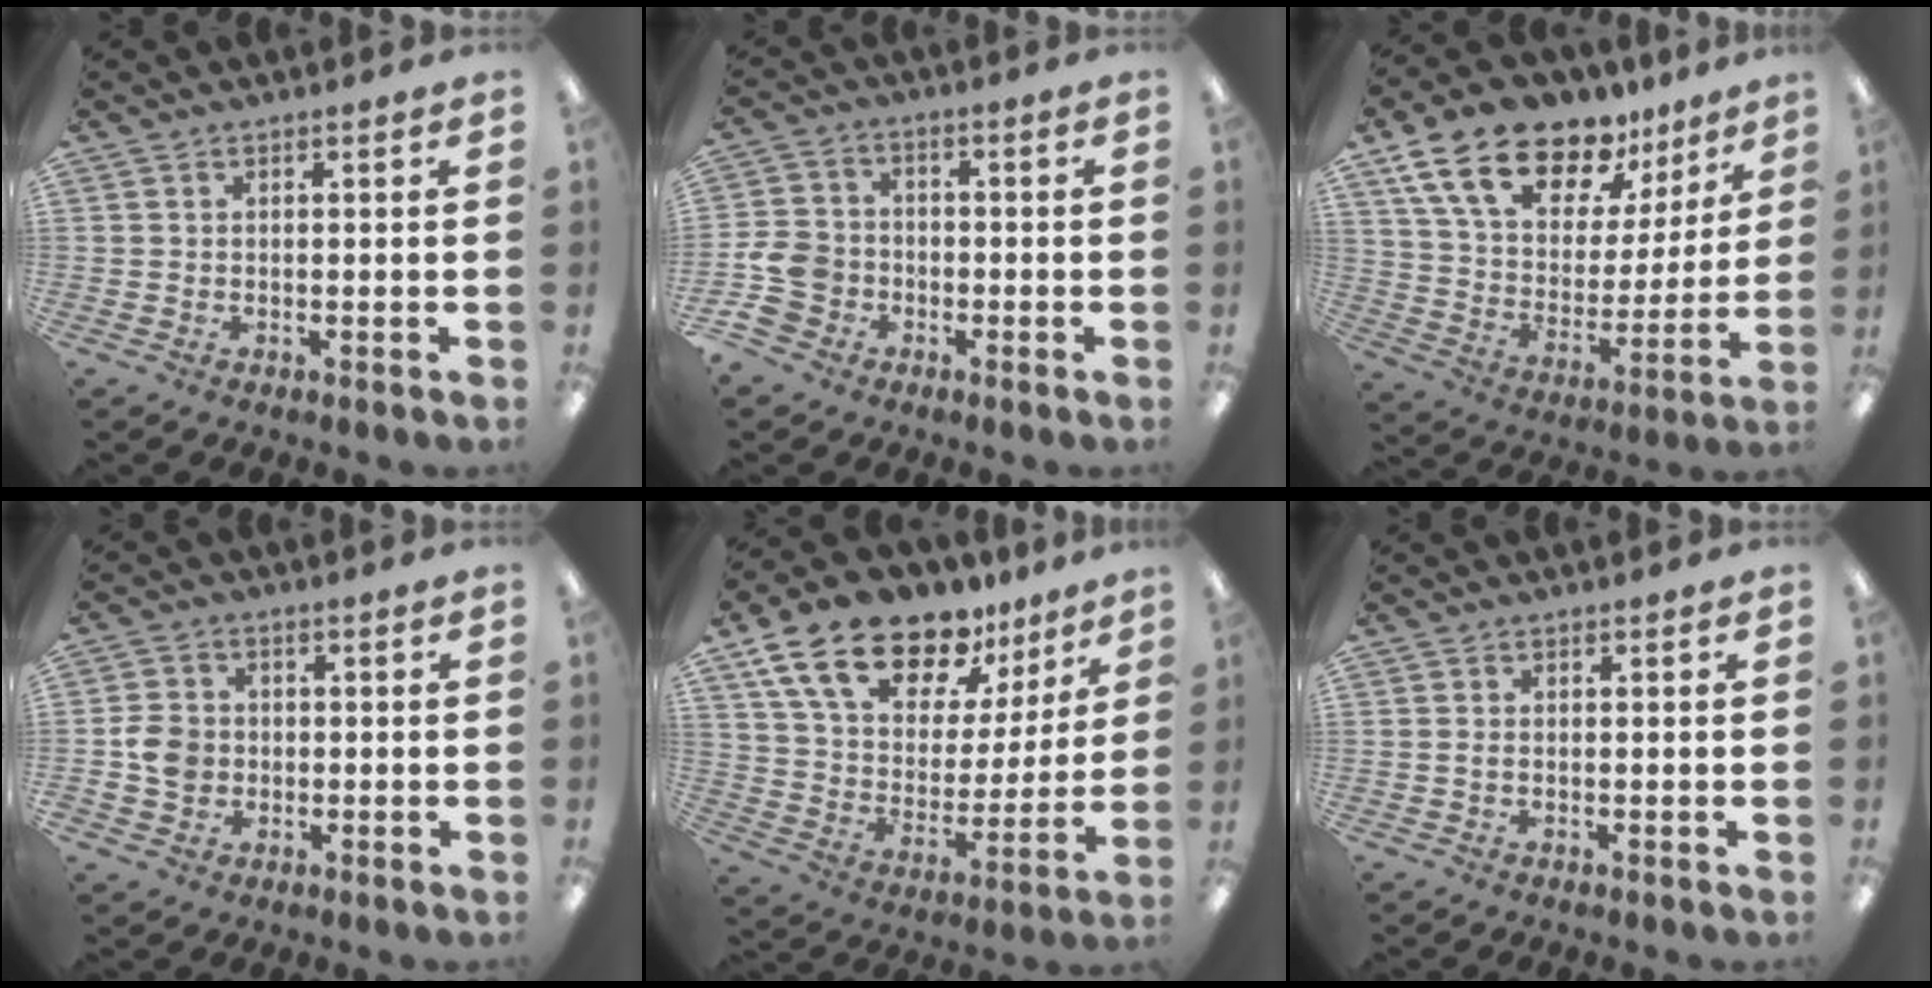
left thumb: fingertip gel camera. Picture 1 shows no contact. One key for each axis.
{"total": 8.8, "fx": -3.4, "fy": 7.4, "fz": 3.5, "tx": -0.090, "ty": 0.031, "tz": -0.061}
{"total": 18.3, "fx": 13.0, "fy": 9.9, "fz": 8.3, "tx": -0.159, "ty": -0.075, "tz": 0.236}
{"total": 6.3, "fx": -0.9, "fy": 5.5, "fz": 3.0, "tx": -0.061, "ty": 0.007, "tz": -0.017}
{"total": 18.9, "fx": 14.0, "fy": 9.4, "fz": 8.4, "tx": -0.164, "ty": -0.086, "tz": 0.255}
{"total": 0.7, "fx": -0.3, "fy": 0.4, "fz": 0.6, "tx": -0.011, "ty": 0.001, "tz": -0.006}